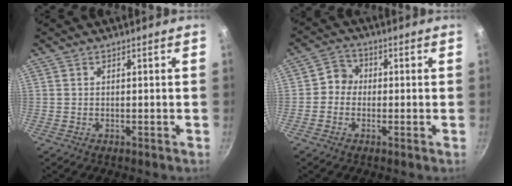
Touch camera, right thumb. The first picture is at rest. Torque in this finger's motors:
{"motor_torque": [-0.06, -0.26, 0.39, -0.05, 0.02]}